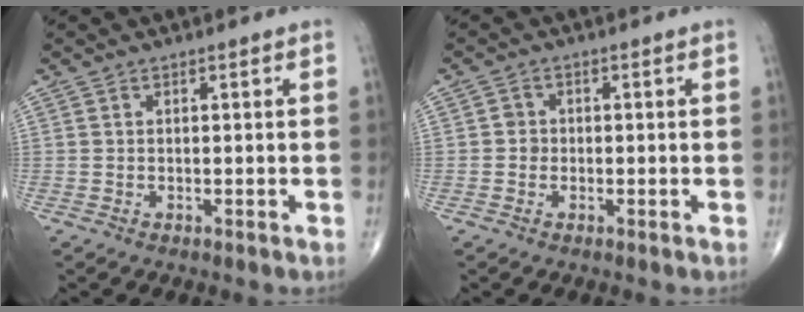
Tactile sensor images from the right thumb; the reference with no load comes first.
{"total": 1.6, "force": [-0.2, 1.5, 0.4], "torque": [0.003, 0.006, -0.006]}